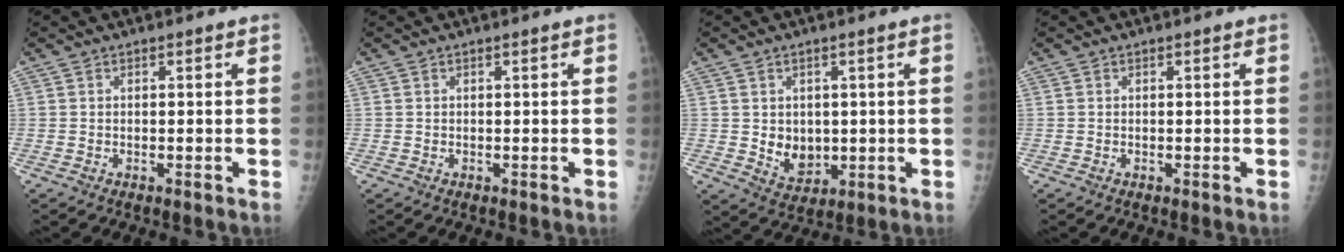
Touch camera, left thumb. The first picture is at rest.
{"total": 0.0}
{"total": 5.7, "force": [0.2, 4.5, 3.6], "torque": [-0.033, -0.012, 0.021]}
{"total": 0.0}